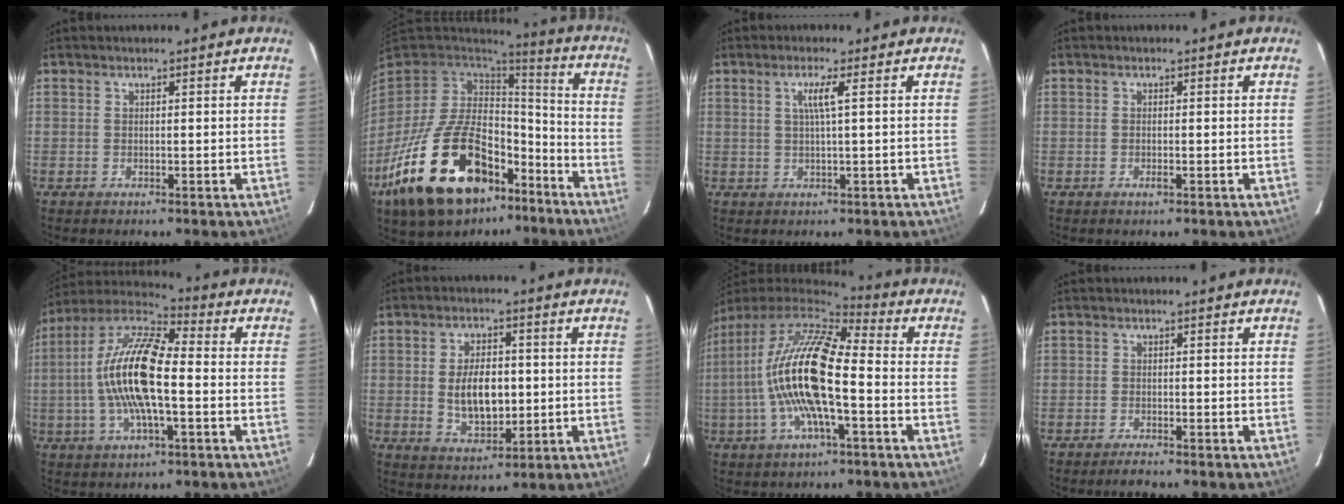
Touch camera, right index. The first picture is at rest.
{"total": 28.3, "force": [-15.5, 14.8, 18.4], "torque": [-0.364, -0.014, -0.240]}
{"total": 2.9, "force": [0.8, -0.6, 2.8], "torque": [-0.051, -0.002, 0.014]}
{"total": 1.0, "force": [-0.4, 0.4, 0.8], "torque": [-0.015, 0.003, -0.007]}
{"total": 16.4, "force": [-1.7, 5.1, 15.5], "torque": [-0.298, 0.009, -0.044]}
{"total": 9.4, "force": [-0.2, 5.1, 7.9], "torque": [-0.147, 0.003, 0.006]}
{"total": 17.4, "force": [-2.7, 4.4, 16.6], "torque": [-0.303, -0.004, -0.058]}
{"total": 1.9, "force": [-1.8, 0.1, 0.7], "torque": [-0.021, -0.005, -0.034]}